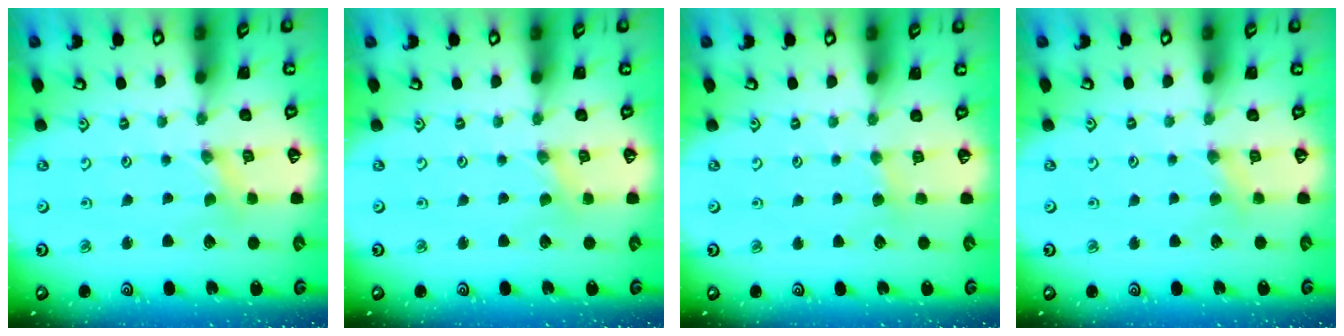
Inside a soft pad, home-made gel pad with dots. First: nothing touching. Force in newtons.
{"total": 0.0}
{"total": 2.4, "press": 2.4, "slide": 0.4}
{"total": 3.1, "press": 3.0, "slide": 0.5}